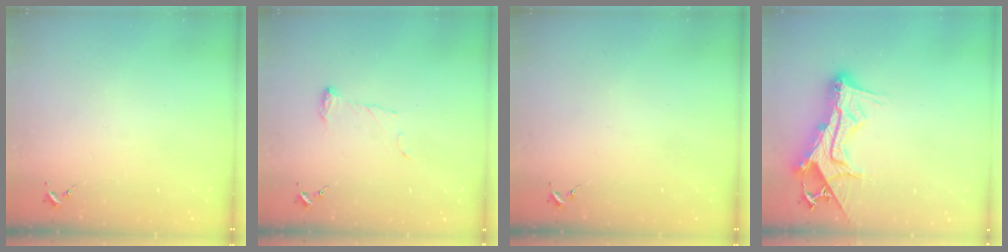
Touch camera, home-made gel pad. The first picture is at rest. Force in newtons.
{"total": 6.9, "press": 6.8, "slide": 0.5}
{"total": 0.0}
{"total": 19.2, "press": 19.2, "slide": 1.2}